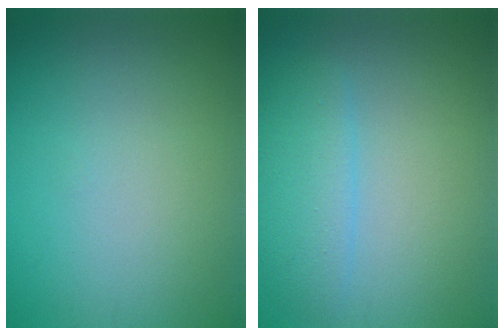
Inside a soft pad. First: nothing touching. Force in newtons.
{"total": 2.9, "press": 2.9, "slide": 0.2}